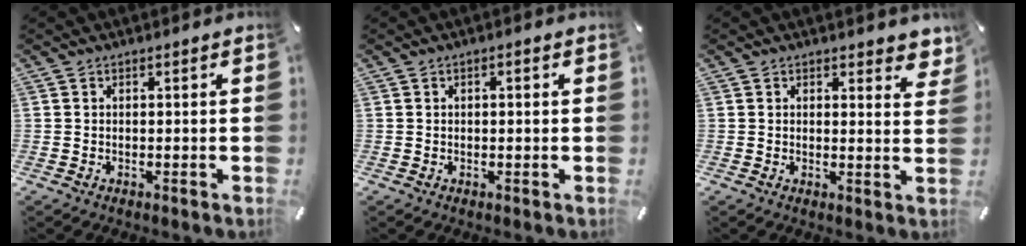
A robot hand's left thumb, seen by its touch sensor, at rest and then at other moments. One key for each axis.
{"total": 0.9, "fx": 0.0, "fy": 0.4, "fz": 0.9, "tx": -0.016, "ty": 0.003, "tz": -0.001}
{"total": 3.0, "fx": 2.3, "fy": 1.4, "fz": 1.3, "tx": 0.001, "ty": -0.018, "tz": 0.036}